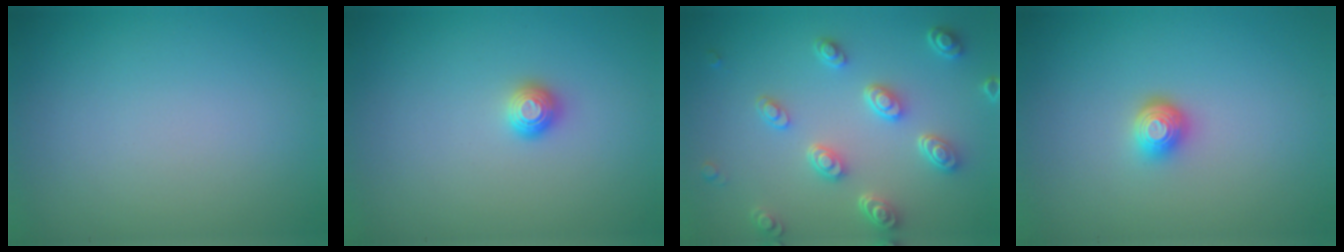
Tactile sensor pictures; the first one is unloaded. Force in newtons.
{"total": 1.1, "press": 1.1, "slide": 0.1}
{"total": 4.6, "press": 3.7, "slide": 2.8}
{"total": 1.8, "press": 1.3, "slide": 1.2}